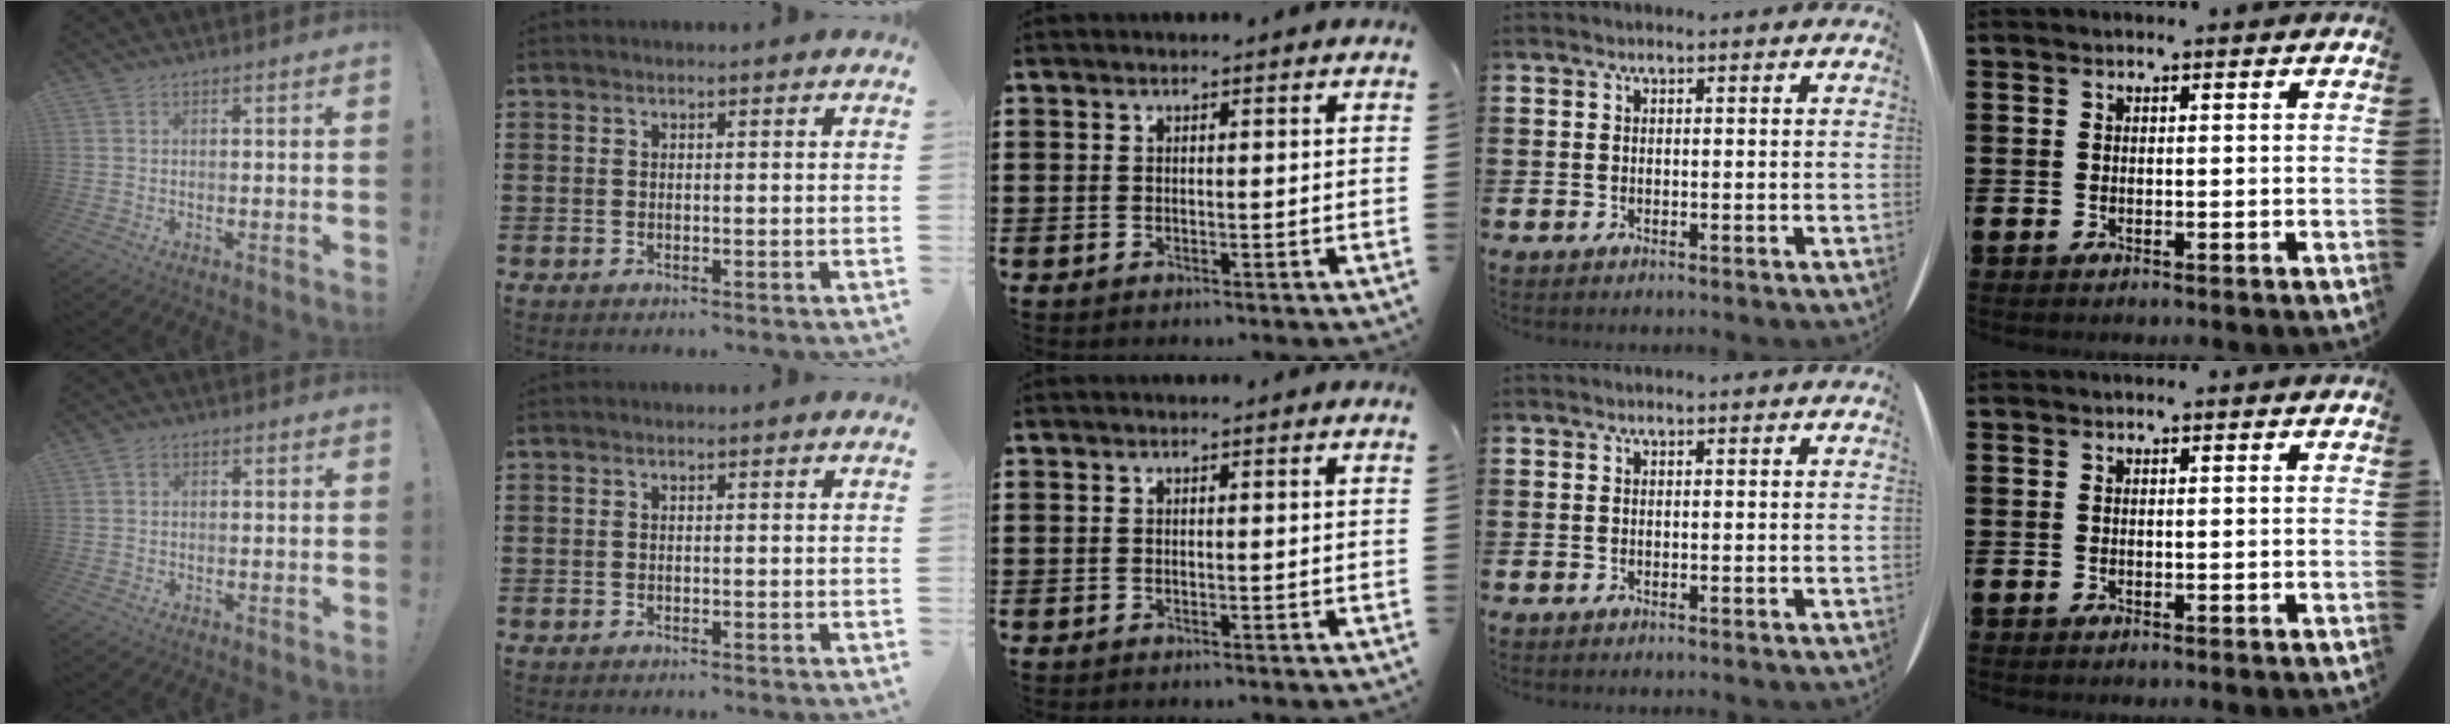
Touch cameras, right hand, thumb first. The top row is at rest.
{"thumb": {"total": 1.3, "force": [-0.5, 1.0, 0.7], "torque": [-0.013, 0.007, -0.010]}}